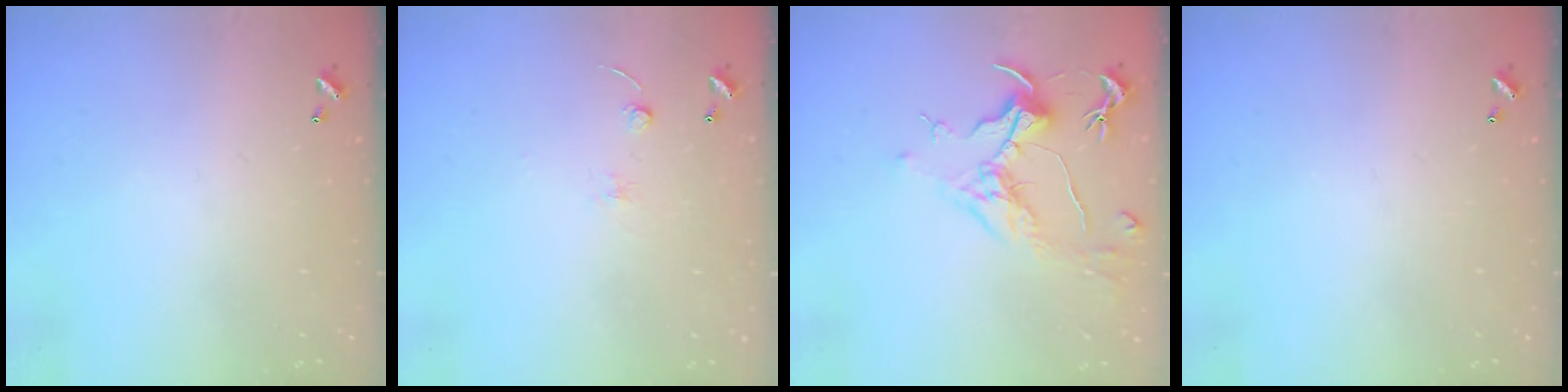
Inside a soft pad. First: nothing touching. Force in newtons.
{"total": 2.5, "press": 2.4, "slide": 0.8}
{"total": 1.6, "press": 1.3, "slide": 0.9}
{"total": 0.0}